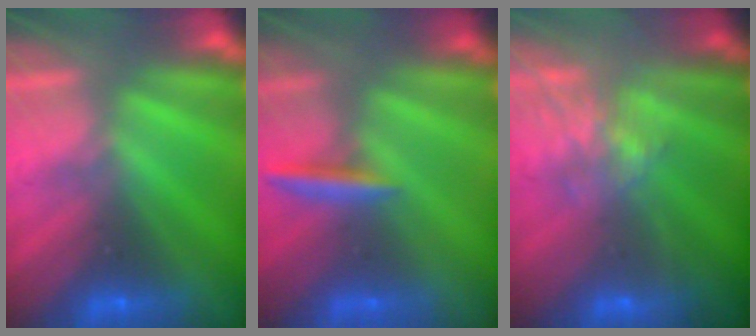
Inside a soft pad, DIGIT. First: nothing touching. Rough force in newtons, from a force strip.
{"total": 2.9}
{"total": 9.1}